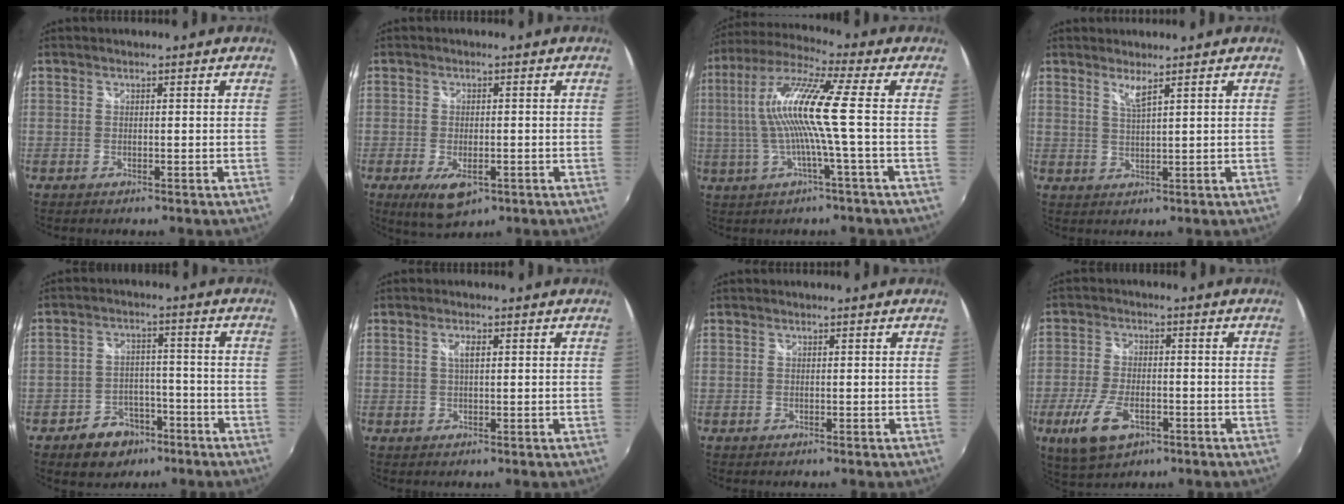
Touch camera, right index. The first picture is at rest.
{"total": 6.7, "force": [-3.0, 3.1, 5.2], "torque": [-0.105, -0.023, -0.046]}
{"total": 12.6, "force": [-0.5, -1.1, 12.5], "torque": [-0.242, 0.007, -0.010]}
{"total": 2.4, "force": [1.7, -0.3, 1.6], "torque": [-0.033, -0.006, 0.029]}
{"total": 8.0, "force": [-5.0, 5.7, 2.5], "torque": [-0.067, 0.020, -0.065]}
{"total": 2.0, "force": [0.6, 0.7, 1.8], "torque": [-0.033, 0.002, 0.009]}
{"total": 0.0}
{"total": 9.7, "force": [-4.4, 4.8, 7.2], "torque": [-0.164, -0.016, -0.078]}